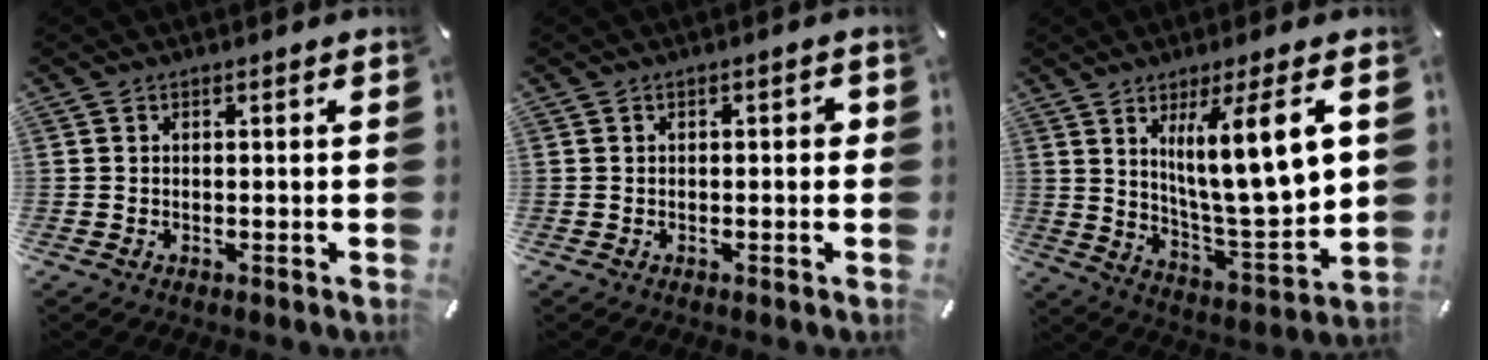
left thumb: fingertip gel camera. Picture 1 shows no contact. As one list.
[{"total": 1.4, "force": [-0.1, 0.7, 1.2], "torque": [-0.022, 0.005, -0.004]}, {"total": 16.3, "force": [6.7, 3.2, 14.5], "torque": [-0.236, -0.036, 0.097]}]